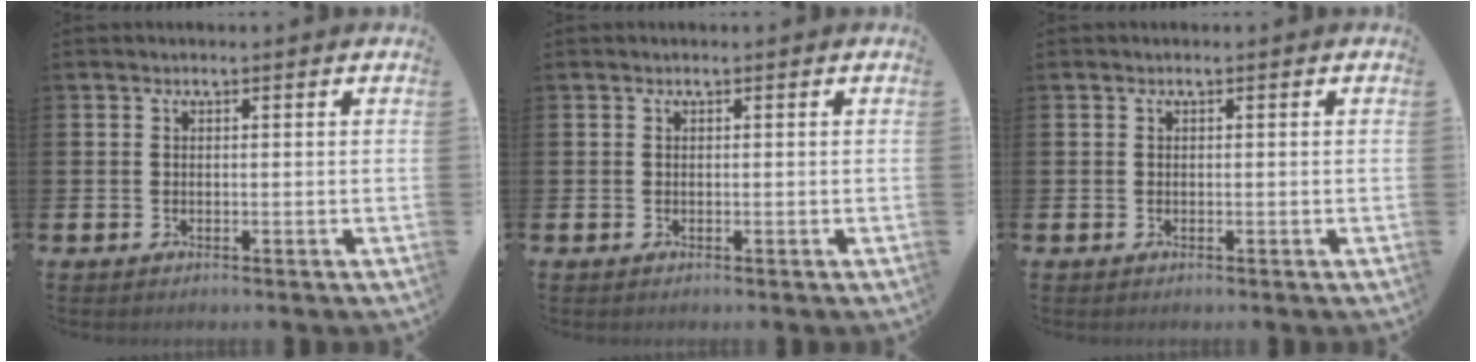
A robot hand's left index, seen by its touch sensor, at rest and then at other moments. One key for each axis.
{"total": 0.0}
{"total": 0.0}